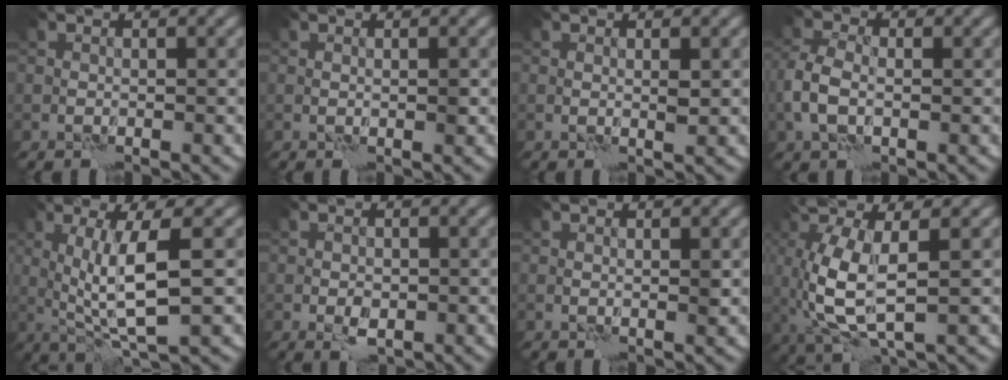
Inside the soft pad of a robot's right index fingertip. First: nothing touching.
{"total": 0.6, "force": [0.2, 0.3, 0.5], "torque": [-0.006, -0.003, 0.004]}
{"total": 0.9, "force": [0.4, 0.3, 0.8], "torque": [-0.011, -0.005, 0.008]}
{"total": 3.3, "force": [-0.5, 2.2, 2.5], "torque": [-0.062, 0.001, -0.019]}
{"total": 5.9, "force": [0.9, 1.0, 5.7], "torque": [-0.100, -0.006, 0.022]}
{"total": 1.4, "force": [-0.3, 0.9, 1.1], "torque": [-0.015, -0.004, -0.004]}
{"total": 0.7, "force": [0.3, 0.3, 0.6], "torque": [-0.006, -0.005, 0.007]}
{"total": 7.0, "force": [0.5, 2.3, 6.6], "torque": [-0.152, -0.001, 0.012]}